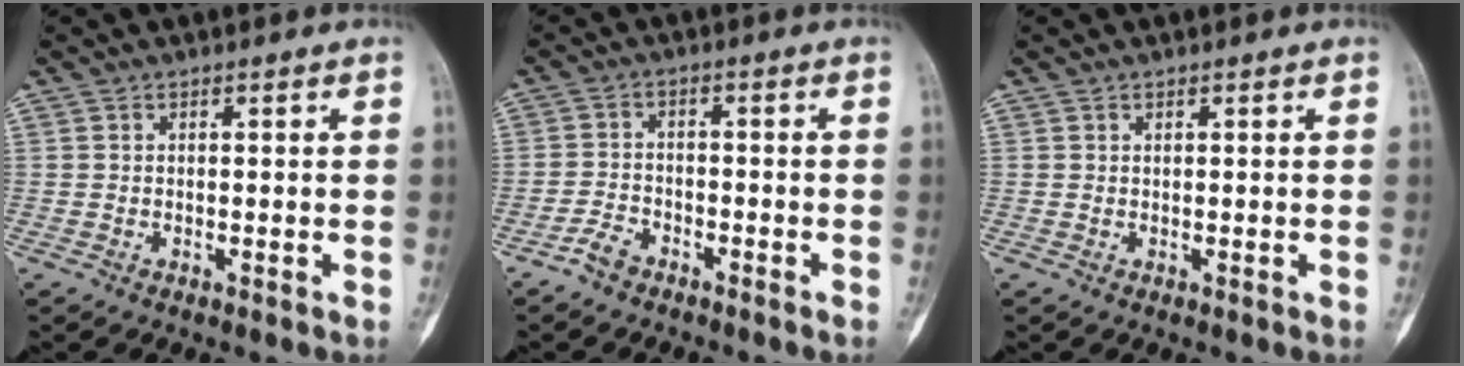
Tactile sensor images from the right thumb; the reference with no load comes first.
{"total": 3.5, "force": [-2.7, 1.7, 1.3], "torque": [-0.025, 0.017, -0.054]}
{"total": 0.0}